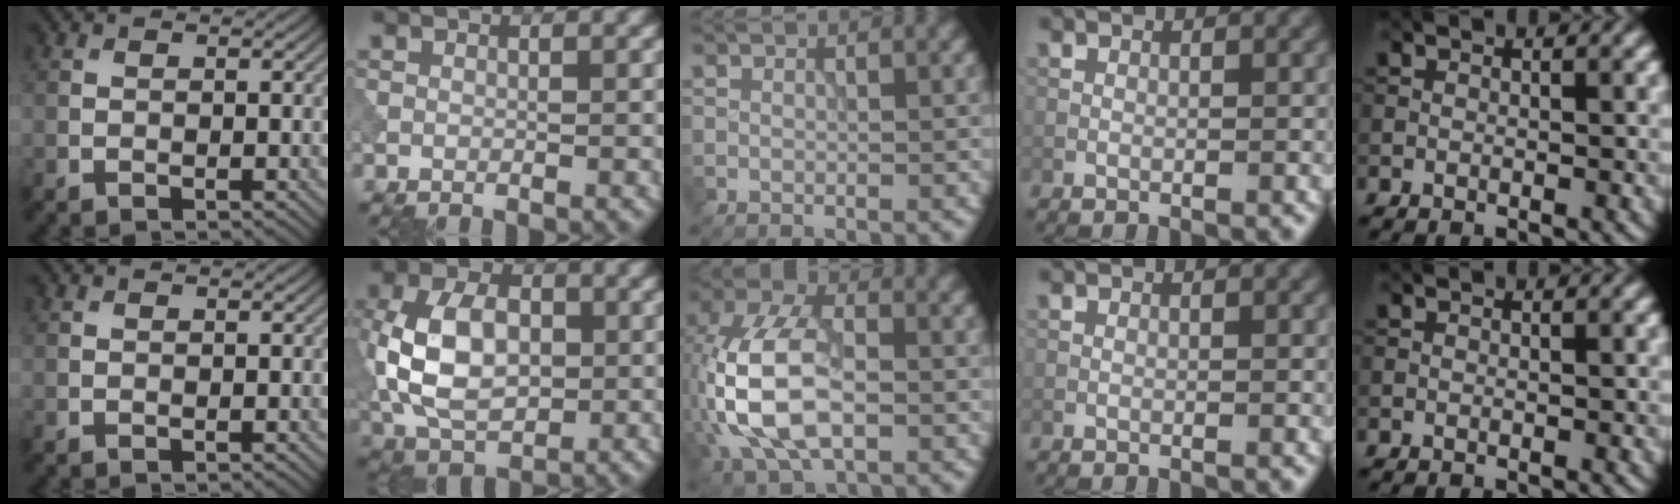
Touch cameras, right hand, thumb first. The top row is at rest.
{"index": {"total": 8.8, "force": [-0.4, 5.7, 6.7], "torque": [-0.145, 0.003, -0.014]}, "middle": {"total": 10.0, "force": [-1.5, 5.9, 7.9], "torque": [-0.173, 0.011, -0.040]}}